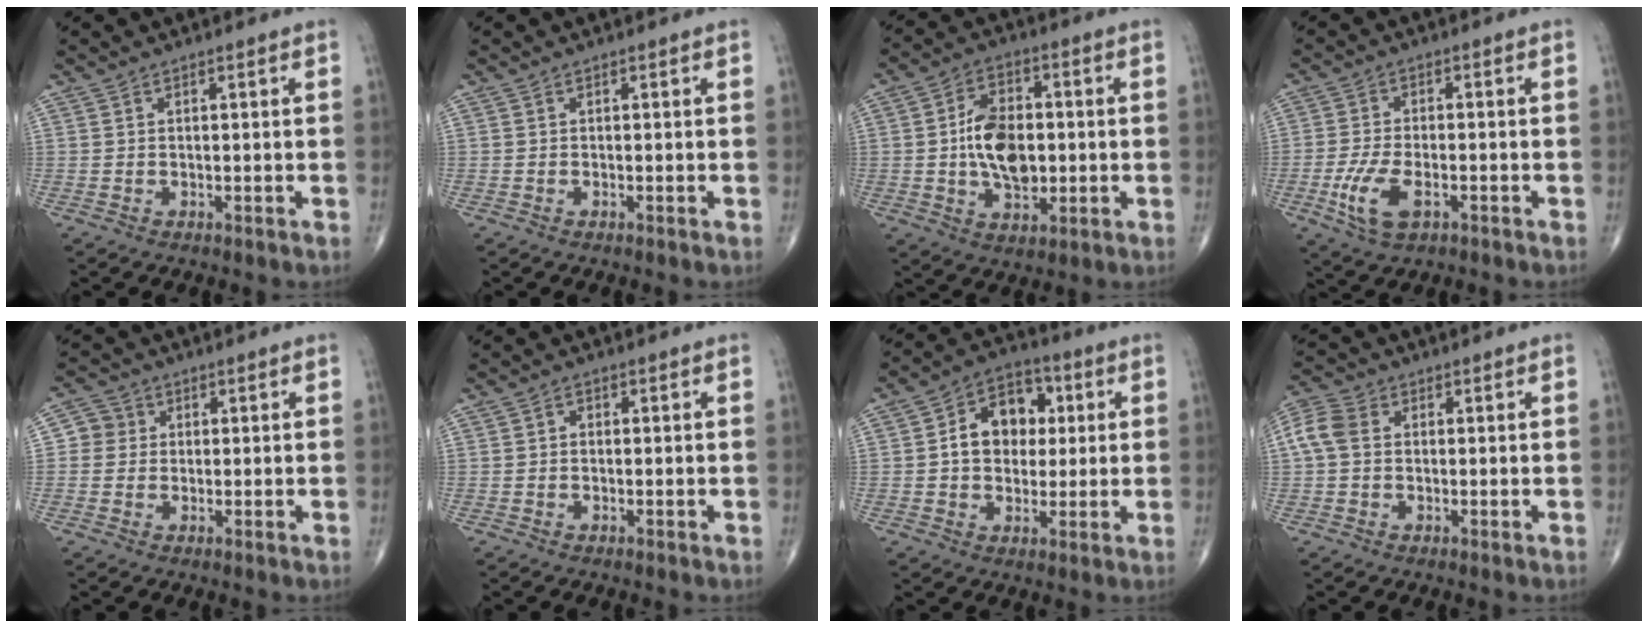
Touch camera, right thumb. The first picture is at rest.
{"total": 0.0}
{"total": 11.8, "force": [-0.2, 7.4, 9.2], "torque": [-0.138, 0.008, -0.004]}
{"total": 7.9, "force": [-3.0, 3.8, 6.2], "torque": [-0.133, 0.005, -0.054]}
{"total": 3.9, "force": [0.3, 3.8, 0.8], "torque": [0.011, 0.006, -0.002]}
{"total": 1.0, "force": [0.0, 0.8, 0.6], "torque": [-0.006, 0.004, -0.004]}
{"total": 11.7, "force": [1.6, 8.7, 7.6], "torque": [-0.081, 0.015, 0.019]}
{"total": 6.7, "force": [0.6, 5.1, 4.3], "torque": [-0.101, 0.023, 0.006]}